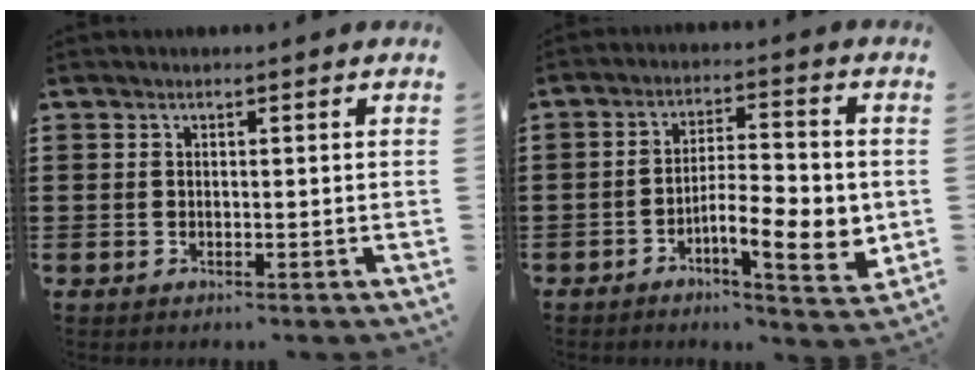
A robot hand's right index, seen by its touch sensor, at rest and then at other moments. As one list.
[{"total": 8.8, "force": [-2.6, 2.7, 8.0], "torque": [-0.124, -0.008, -0.045]}]